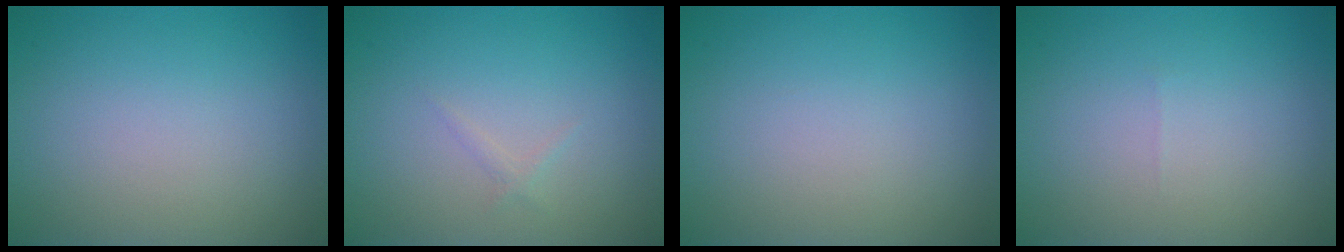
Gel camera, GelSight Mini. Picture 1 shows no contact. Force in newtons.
{"total": 0.5, "press": 0.5, "slide": 0.0}
{"total": 0.0}
{"total": 0.0}